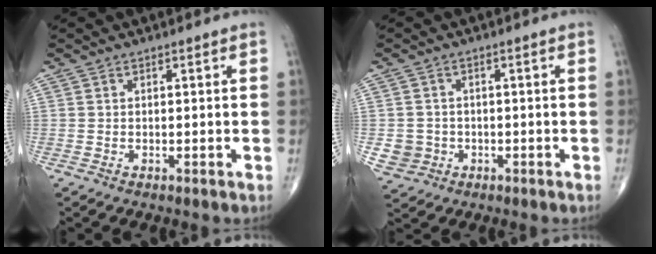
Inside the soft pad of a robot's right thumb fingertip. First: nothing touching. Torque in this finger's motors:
{"motor_torque": [0.27, 0.41, 0.04, 0.03, 0.00]}